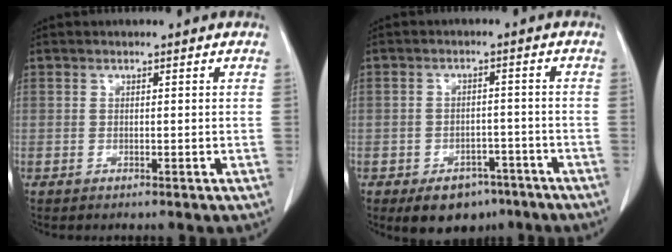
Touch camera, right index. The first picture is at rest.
{"total": 7.2, "force": [-4.9, 4.4, 3.0], "torque": [-0.035, 0.009, -0.065]}